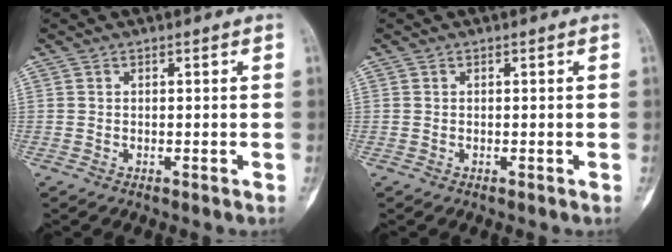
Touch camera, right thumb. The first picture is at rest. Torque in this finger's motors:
{"motor_torque": [0.30, 0.46, -0.04, -0.02, 0.14]}